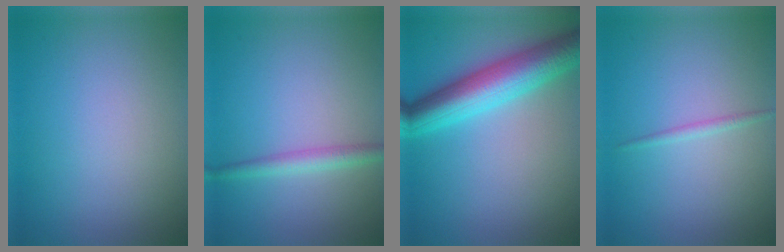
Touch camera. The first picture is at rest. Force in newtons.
{"total": 2.0, "press": 2.0, "slide": 0.0}
{"total": 7.4, "press": 7.4, "slide": 0.2}
{"total": 0.8, "press": 0.8, "slide": 0.0}